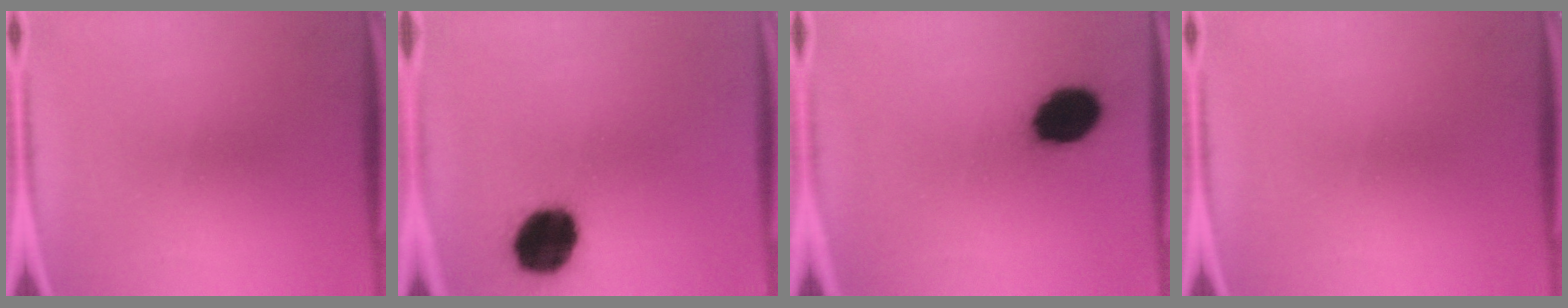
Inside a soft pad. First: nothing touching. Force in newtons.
{"total": 15.7}
{"total": 12.5}
{"total": 0.0}